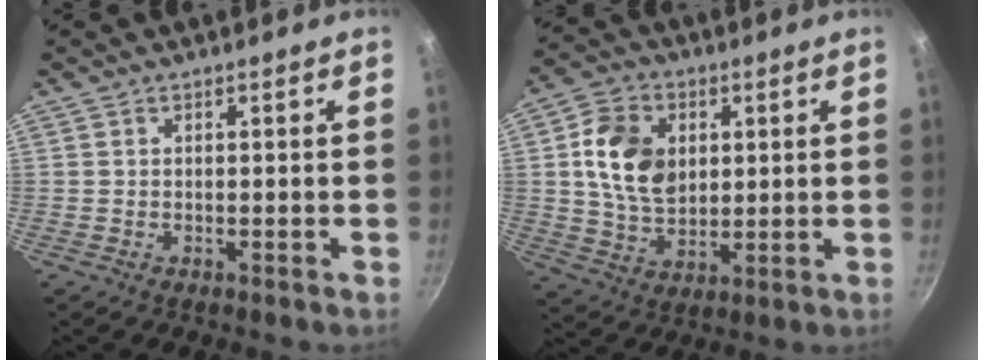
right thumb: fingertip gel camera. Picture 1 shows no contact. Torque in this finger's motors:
{"motor_torque": [0.66, 0.86, 0.64, 0.32, 0.26]}